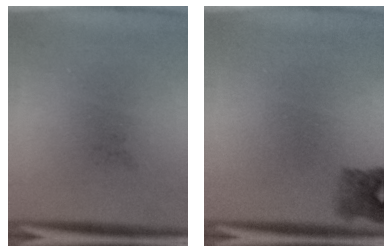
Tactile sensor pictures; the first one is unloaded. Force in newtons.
{"total": 2.7}